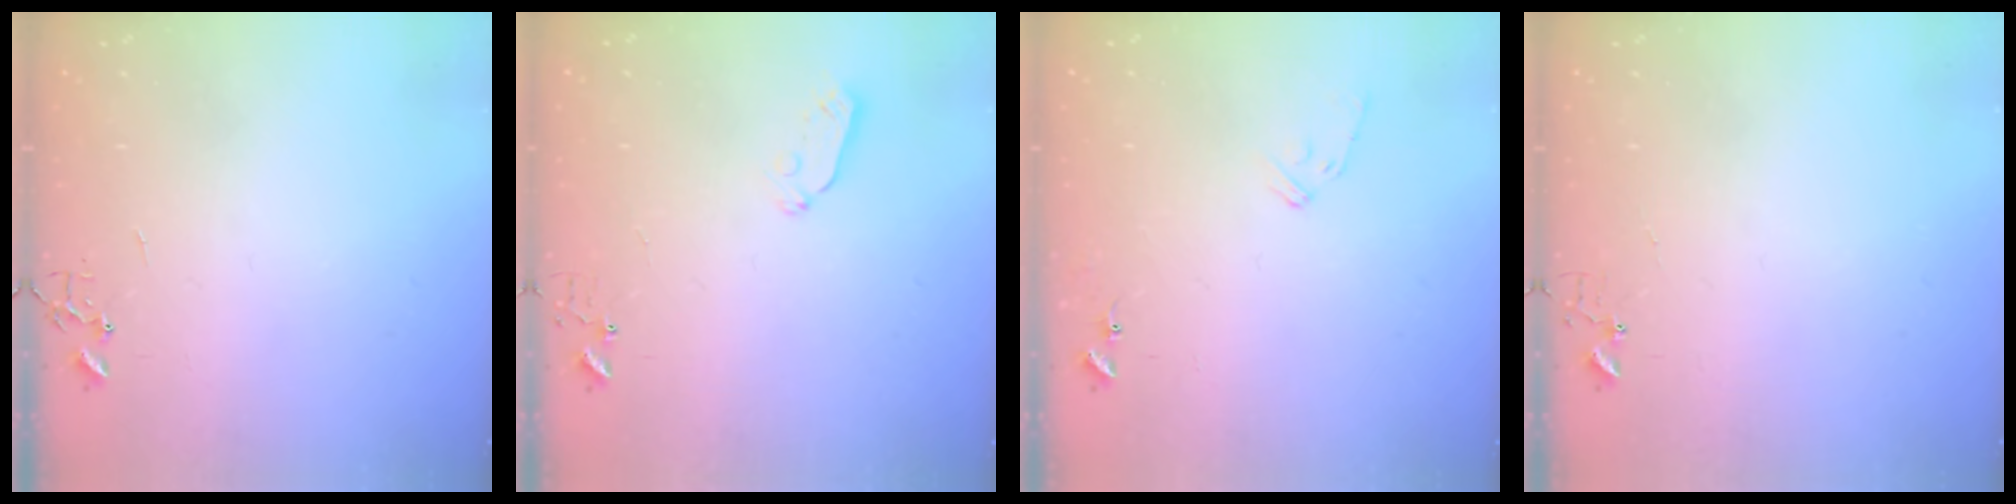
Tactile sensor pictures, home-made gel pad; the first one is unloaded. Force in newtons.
{"total": 3.9, "press": 3.8, "slide": 0.6}
{"total": 8.2, "press": 8.2, "slide": 0.3}
{"total": 3.9, "press": 3.9, "slide": 0.3}